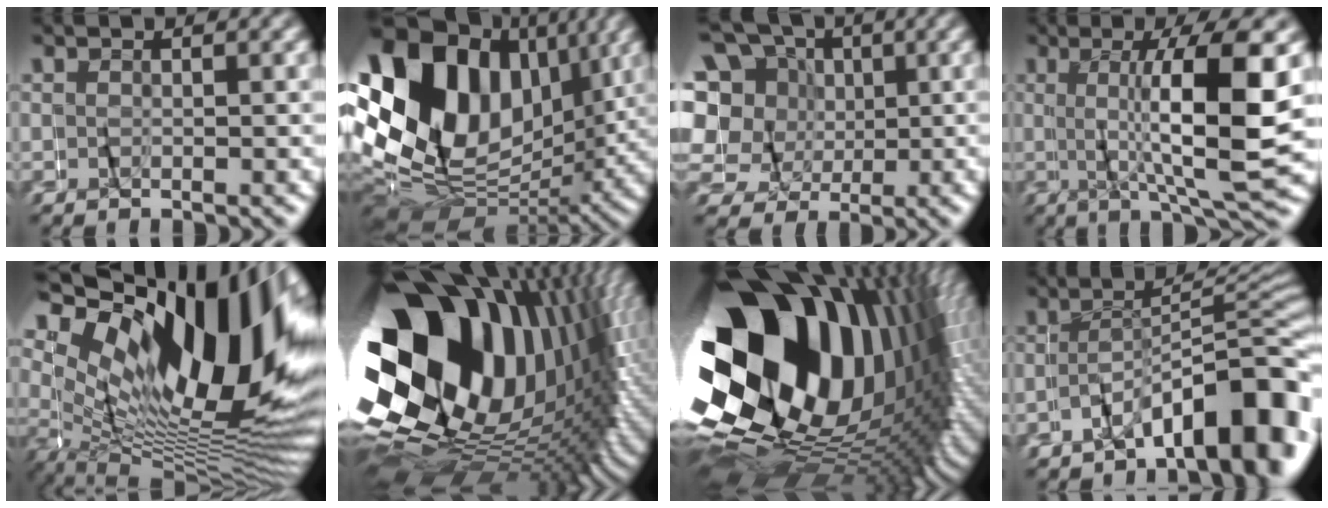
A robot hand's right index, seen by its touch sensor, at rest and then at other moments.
{"total": 23.0, "force": [2.2, 16.9, 15.4], "torque": [-0.274, -0.015, 0.035]}
{"total": 11.0, "force": [1.9, 9.2, 5.7], "torque": [-0.117, 0.003, 0.016]}
{"total": 10.6, "force": [1.4, 1.4, 10.4], "torque": [-0.153, 0.009, 0.025]}
{"total": 21.6, "force": [3.2, 11.7, 17.9], "torque": [-0.231, 0.025, 0.038]}
{"total": 38.9, "force": [-2.0, 24.6, 30.0], "torque": [-0.434, -0.021, -0.021]}
{"total": 43.9, "force": [-1.4, 27.2, 34.4], "torque": [-0.486, -0.023, -0.012]}
{"total": 9.2, "force": [-5.1, 2.8, 7.1], "torque": [-0.082, 0.013, -0.086]}